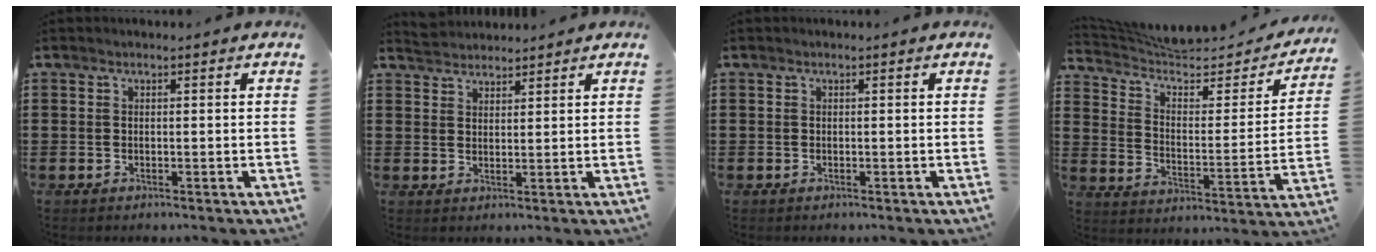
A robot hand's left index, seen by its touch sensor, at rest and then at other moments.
{"total": 2.4, "force": [2.3, 0.3, -0.3], "torque": [-0.001, 0.001, 0.047]}
{"total": 0.0}
{"total": 5.6, "force": [4.6, 1.8, 2.5], "torque": [-0.076, -0.030, 0.074]}